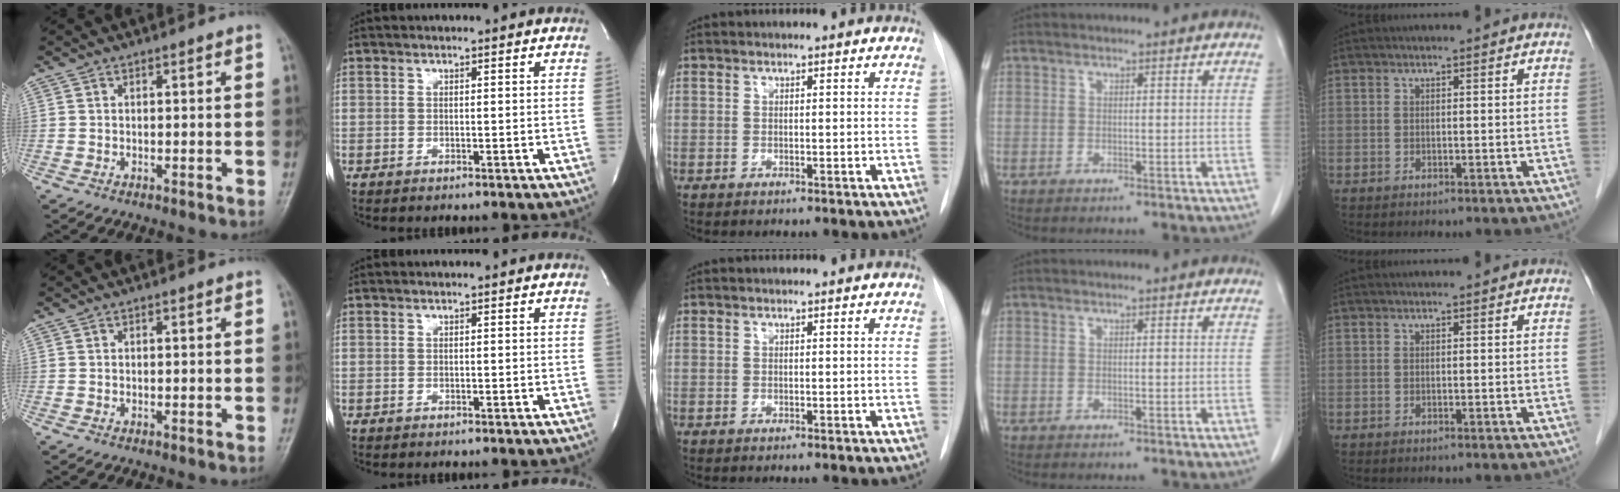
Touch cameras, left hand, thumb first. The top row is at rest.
{}